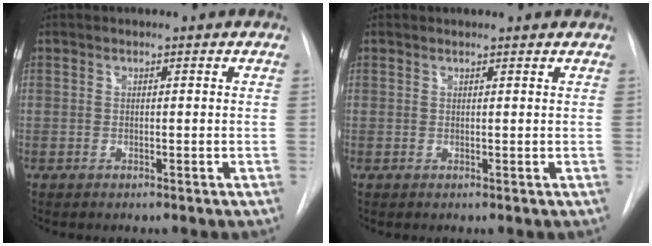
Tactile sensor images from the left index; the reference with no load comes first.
{"total": 1.4, "force": [1.4, 0.0, 0.2], "torque": [-0.008, 0.005, 0.014]}